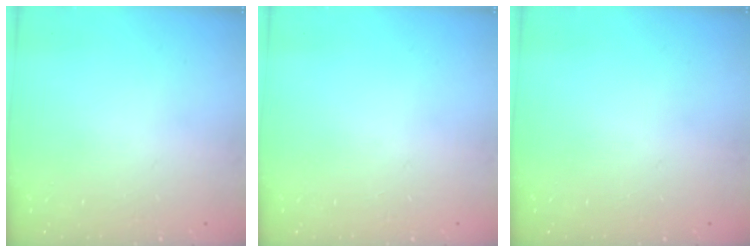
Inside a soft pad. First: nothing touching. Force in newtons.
{"total": 0.0}
{"total": 0.0}